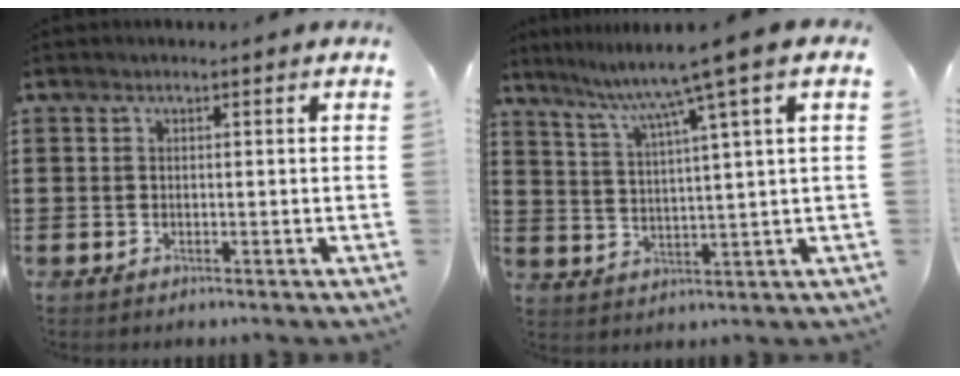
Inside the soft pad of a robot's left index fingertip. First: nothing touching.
{"total": 7.6, "force": [5.5, -1.5, 5.1], "torque": [-0.118, -0.030, 0.086]}